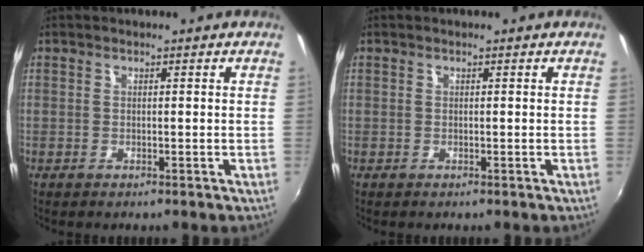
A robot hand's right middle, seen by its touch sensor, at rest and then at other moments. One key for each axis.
{"total": 0.0}